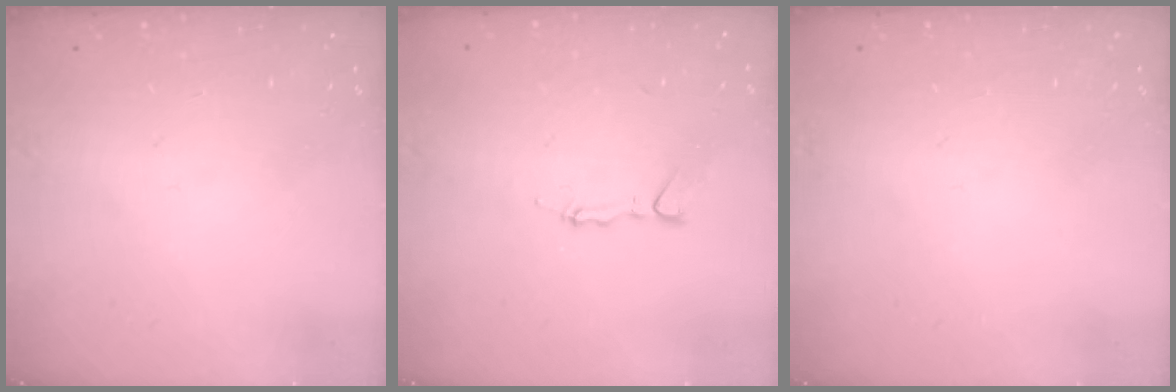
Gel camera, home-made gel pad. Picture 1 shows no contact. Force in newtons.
{"total": 3.5, "press": 3.5, "slide": 0.2}
{"total": 0.0}